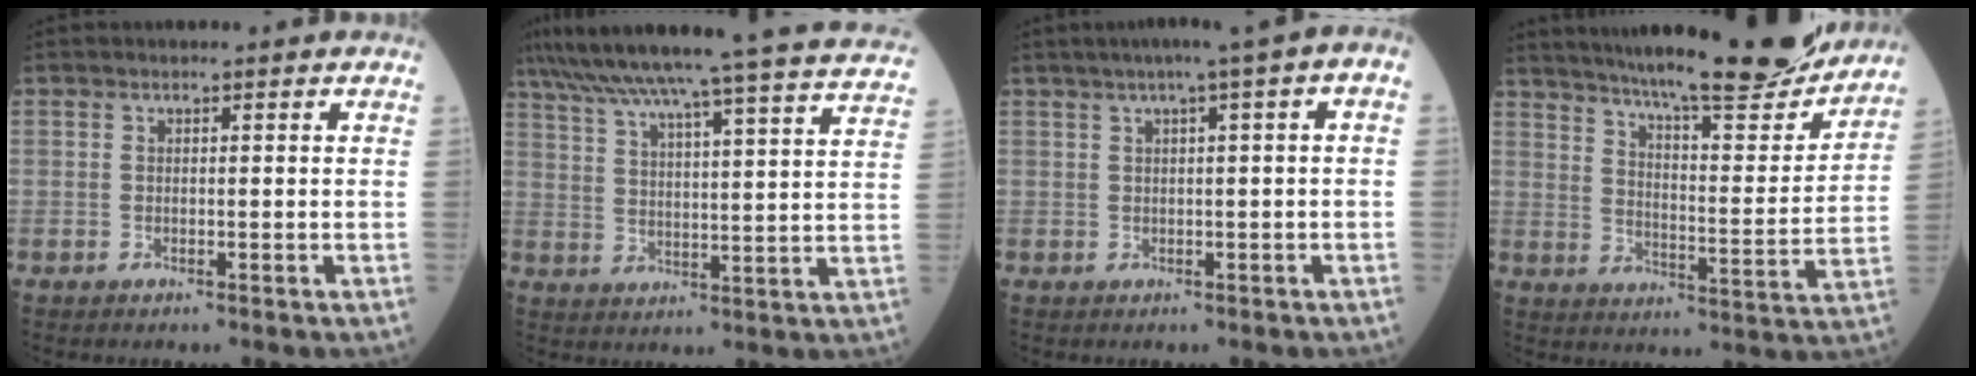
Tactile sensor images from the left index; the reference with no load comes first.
{"total": 31.7, "force": [28.8, -0.3, 13.3], "torque": [-0.227, -0.050, 0.366]}
{"total": 6.0, "force": [1.8, 0.8, 5.7], "torque": [-0.083, 0.028, 0.022]}
{"total": 22.5, "force": [20.0, 2.0, 10.2], "torque": [-0.159, -0.037, 0.273]}